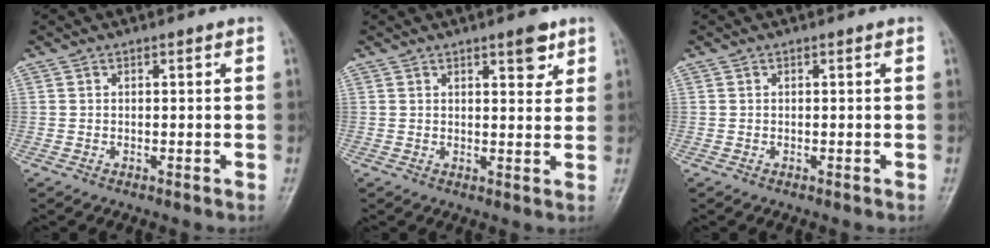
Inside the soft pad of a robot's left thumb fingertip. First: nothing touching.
{"total": 4.4, "force": [2.7, 1.7, 3.1], "torque": [-0.026, -0.014, 0.035]}
{"total": 0.0}